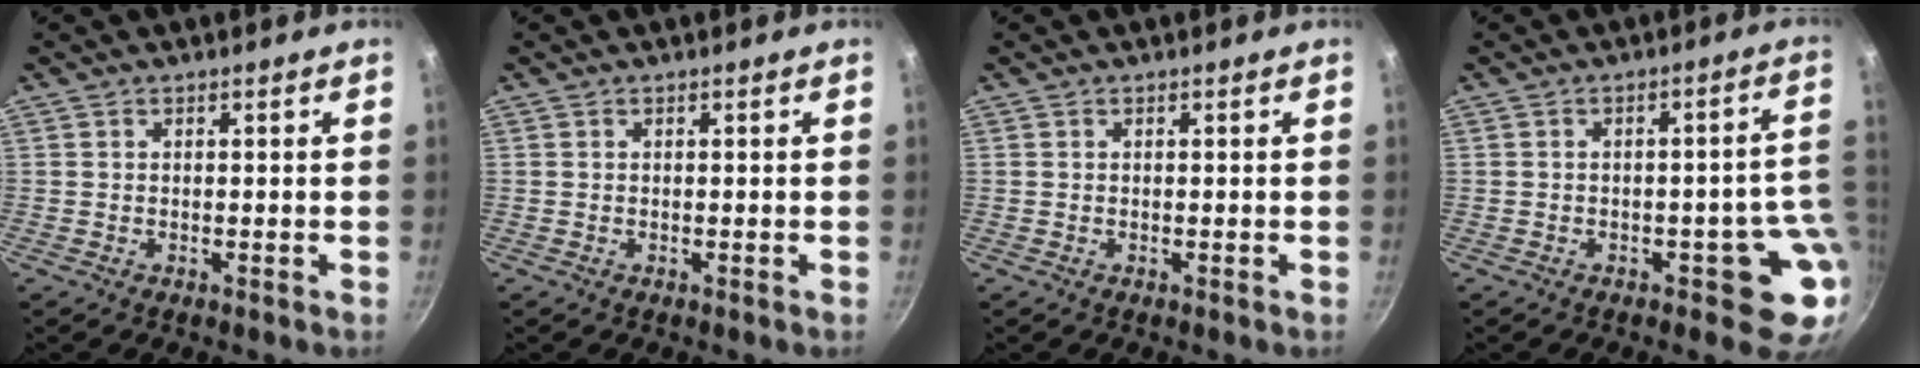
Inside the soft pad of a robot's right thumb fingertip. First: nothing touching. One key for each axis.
{"total": 0.0}
{"total": 0.0}
{"total": 9.2, "fx": -2.1, "fy": 4.7, "fz": 7.6, "tx": -0.017, "ty": 0.025, "tz": -0.021}